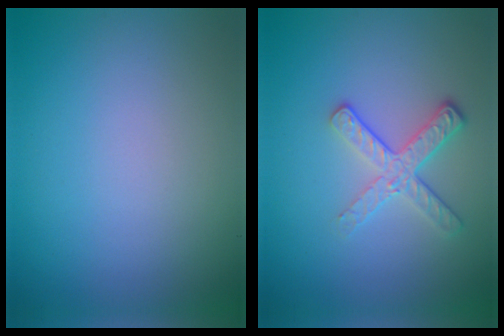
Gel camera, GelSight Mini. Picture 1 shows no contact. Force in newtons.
{"total": 3.0, "press": 2.6, "slide": 1.6}